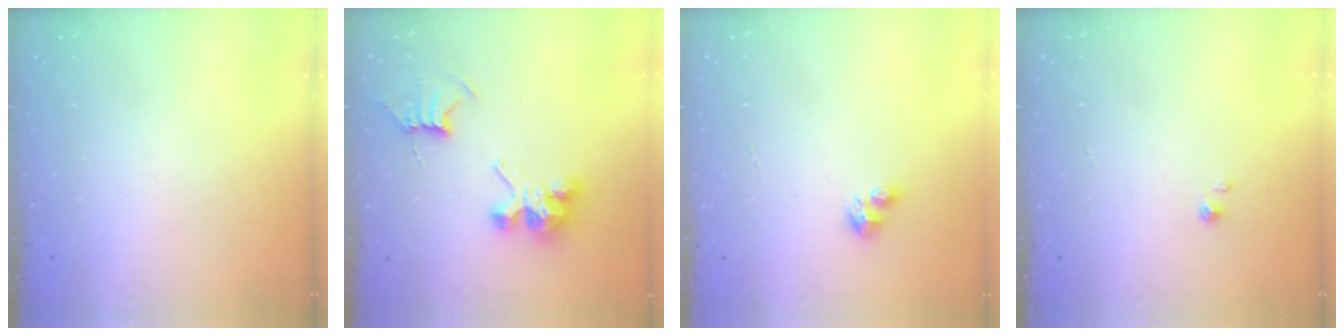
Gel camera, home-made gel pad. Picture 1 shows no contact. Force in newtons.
{"total": 7.7, "press": 7.7, "slide": 0.3}
{"total": 2.8, "press": 2.8, "slide": 0.2}
{"total": 0.7, "press": 0.7, "slide": 0.1}